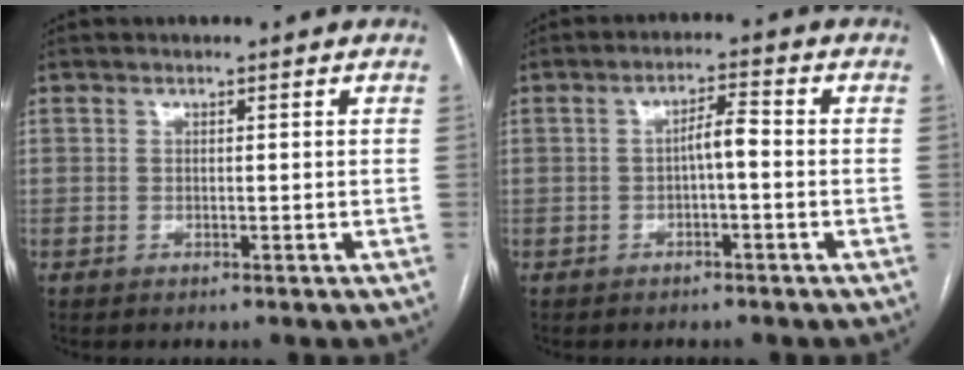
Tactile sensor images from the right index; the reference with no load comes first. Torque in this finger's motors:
{"motor_torque": [0.56, -0.23, 0.33, 0.06]}